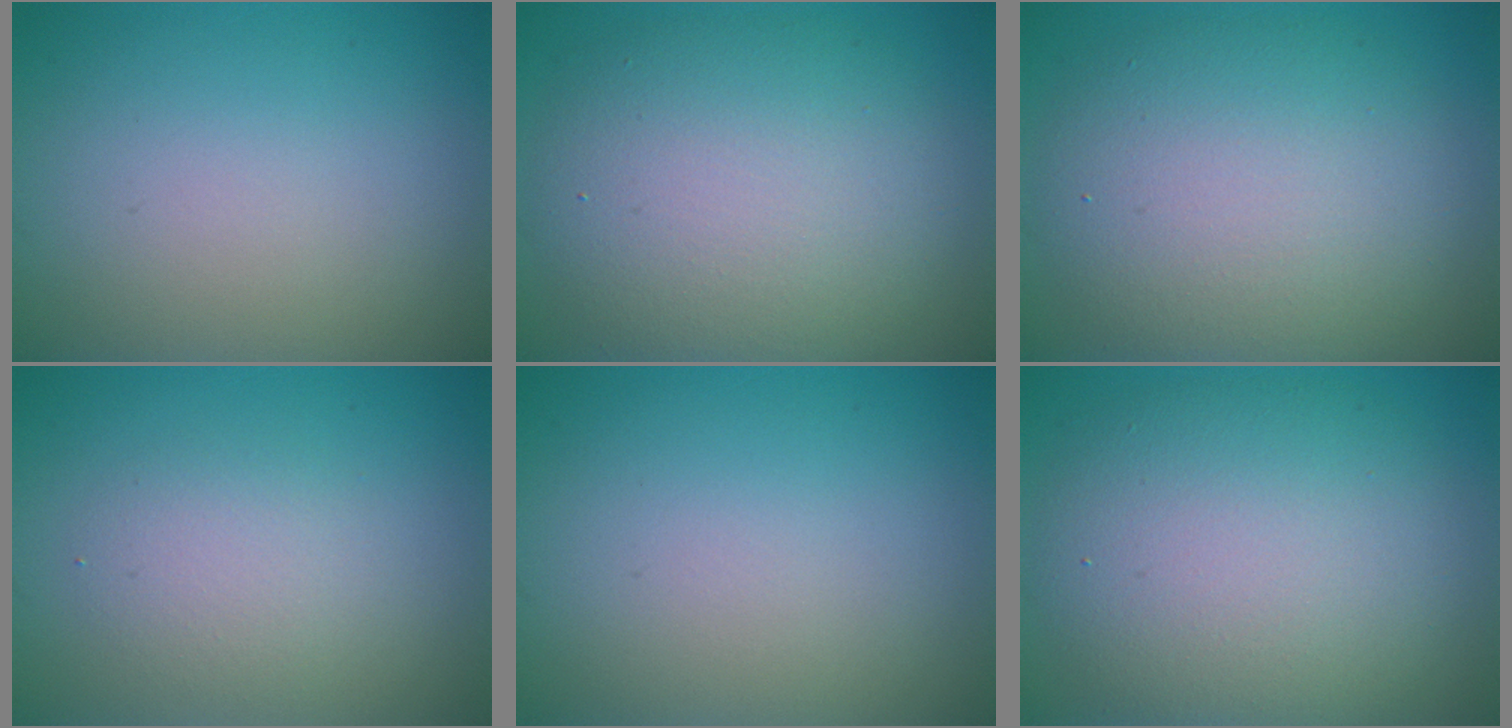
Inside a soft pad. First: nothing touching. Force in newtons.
{"total": 9.2, "press": 9.1, "slide": 0.8}
{"total": 8.5, "press": 8.5, "slide": 0.3}
{"total": 2.4, "press": 2.4, "slide": 0.2}
{"total": 0.0}
{"total": 9.3, "press": 9.3, "slide": 0.3}